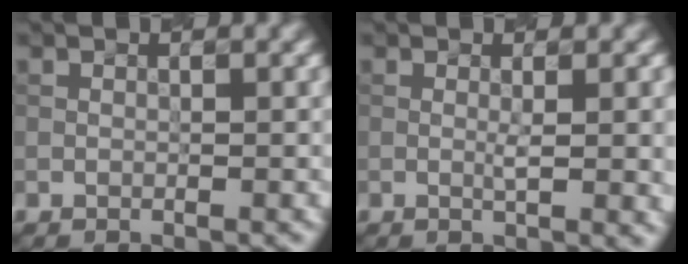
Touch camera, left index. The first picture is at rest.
{"total": 3.0, "force": [-0.1, 0.5, 3.0], "torque": [-0.044, 0.001, 0.002]}